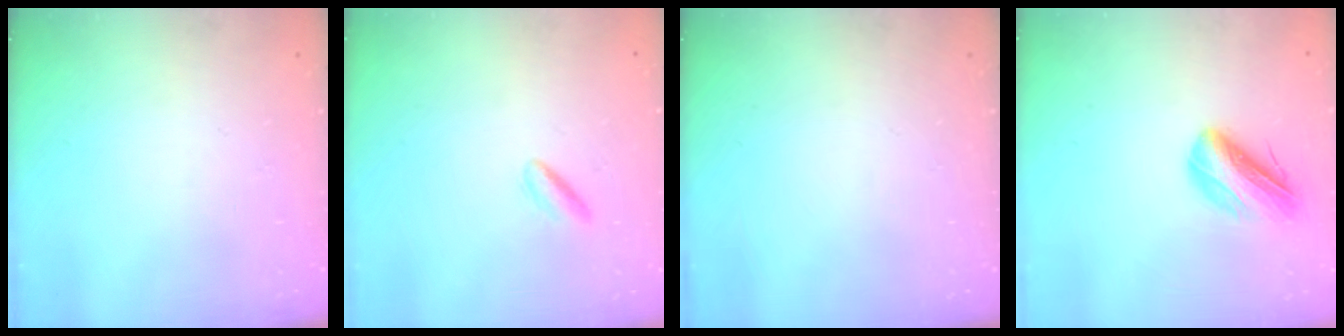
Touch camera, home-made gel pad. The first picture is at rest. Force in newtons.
{"total": 1.8, "press": 1.6, "slide": 0.8}
{"total": 0.0}
{"total": 9.9, "press": 9.8, "slide": 1.5}